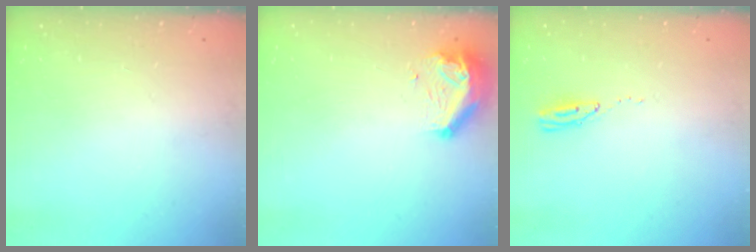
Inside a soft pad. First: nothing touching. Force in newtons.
{"total": 9.3, "press": 9.2, "slide": 1.6}
{"total": 3.6, "press": 3.5, "slide": 0.3}